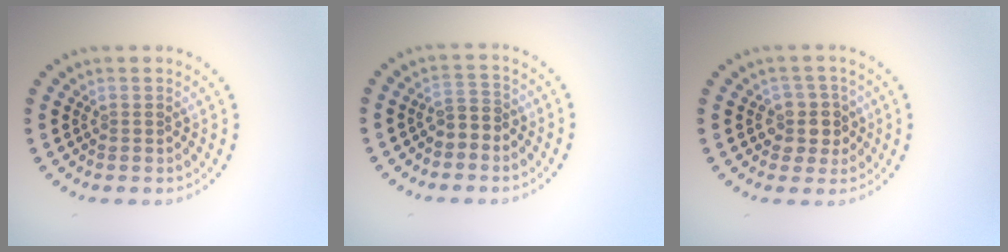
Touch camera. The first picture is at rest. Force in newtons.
{"total": 1.9, "press": 1.7, "slide": 0.9}
{"total": 2.9, "press": 2.4, "slide": 1.5}